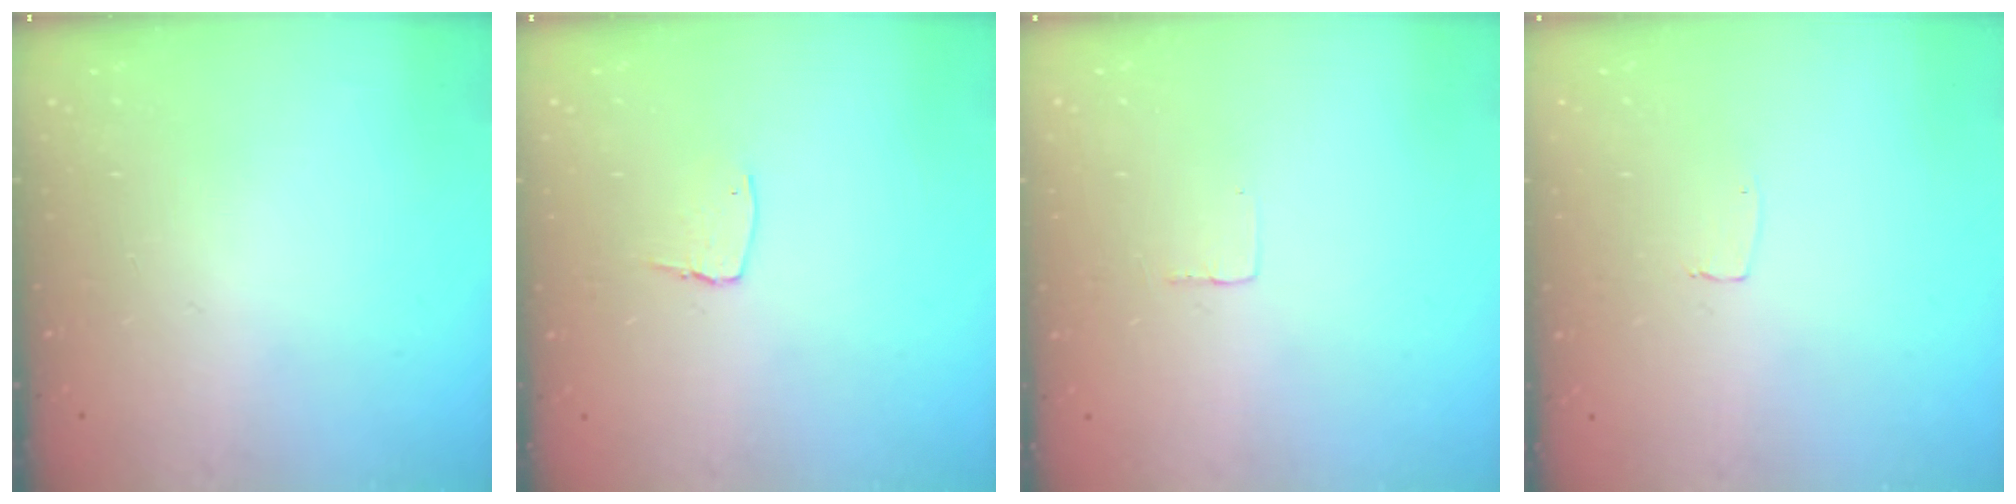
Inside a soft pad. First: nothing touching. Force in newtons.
{"total": 5.4, "press": 5.3, "slide": 0.5}
{"total": 1.9, "press": 1.9, "slide": 0.1}
{"total": 3.2, "press": 3.2, "slide": 0.2}